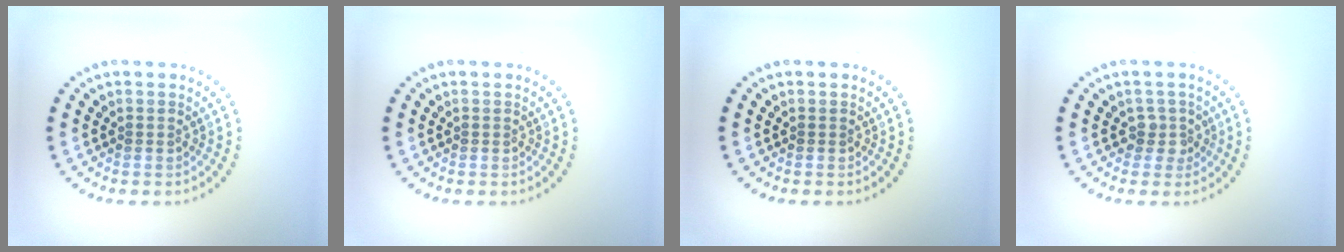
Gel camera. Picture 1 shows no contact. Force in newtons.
{"total": 0.0}
{"total": 0.0}
{"total": 1.8, "press": 1.3, "slide": 1.2}